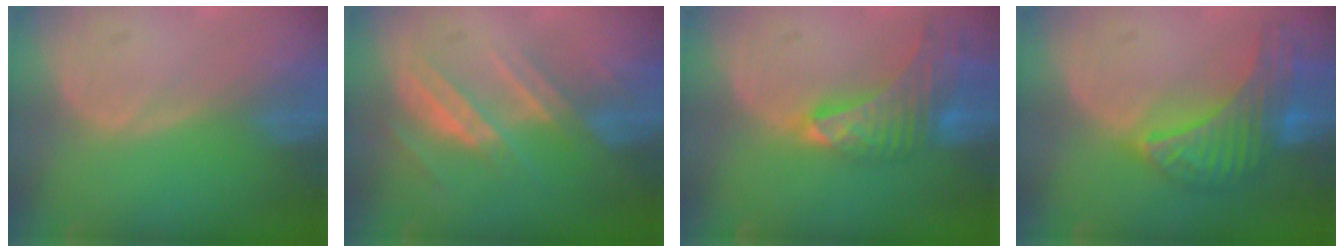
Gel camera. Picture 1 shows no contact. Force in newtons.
{"total": 7.3, "press": 6.8, "slide": 2.7}
{"total": 9.8, "press": 8.7, "slide": 4.6}
{"total": 10.0, "press": 10.0, "slide": 0.6}